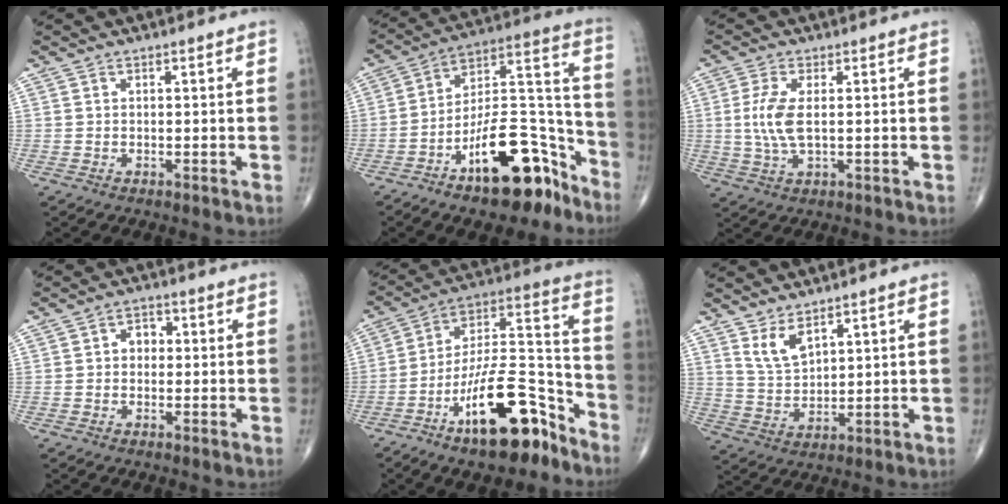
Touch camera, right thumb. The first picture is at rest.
{"total": 20.9, "force": [-12.5, 8.7, 14.3], "torque": [-0.192, 0.107, -0.202]}
{"total": 6.7, "force": [0.5, 2.7, 6.1], "torque": [-0.146, -0.004, 0.011]}
{"total": 3.2, "force": [0.0, 2.5, 1.9], "torque": [-0.013, 0.014, -0.006]}
{"total": 21.0, "force": [-12.4, 7.8, 15.0], "torque": [-0.238, 0.095, -0.211]}
{"total": 5.7, "force": [3.8, 2.4, 3.4], "torque": [-0.058, -0.032, 0.083]}